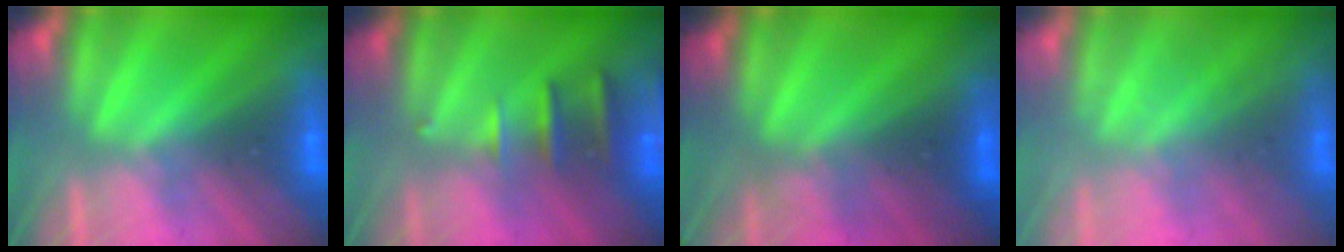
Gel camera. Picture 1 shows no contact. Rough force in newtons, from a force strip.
{"total": 2.4}
{"total": 2.7}
{"total": 2.3}